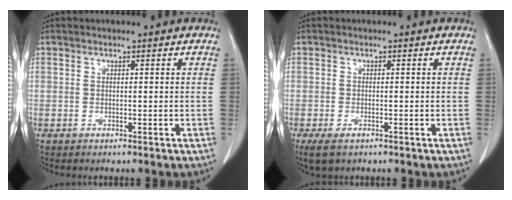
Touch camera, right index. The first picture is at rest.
{"total": 3.3, "force": [-2.0, 1.4, 2.2], "torque": [-0.046, -0.009, -0.029]}